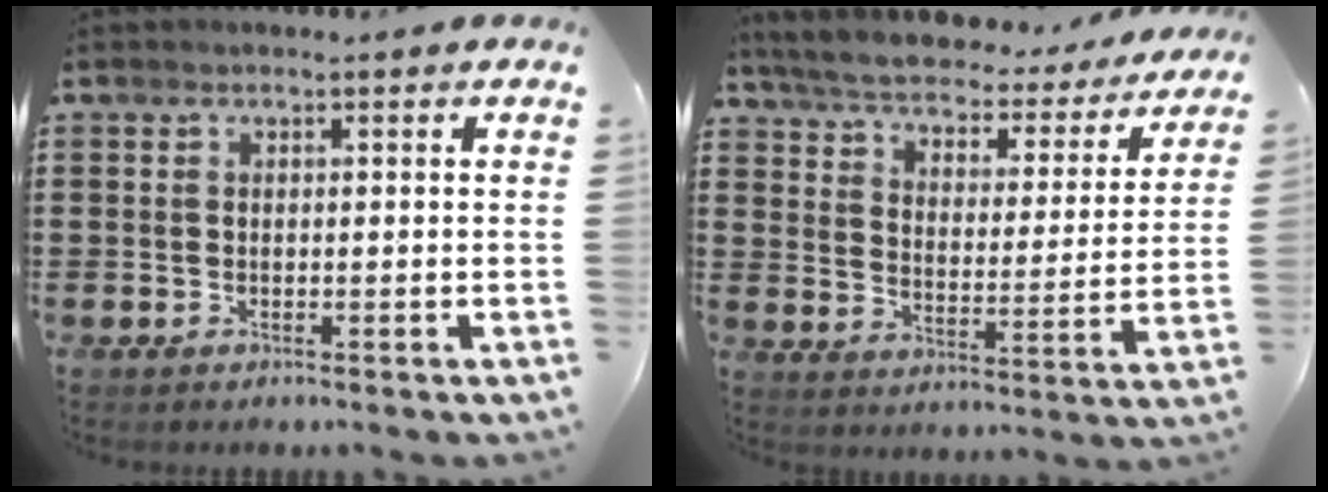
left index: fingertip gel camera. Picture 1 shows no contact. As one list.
[{"total": 3.4, "force": [3.1, 0.5, 1.3], "torque": [-0.045, -0.030, 0.044]}]